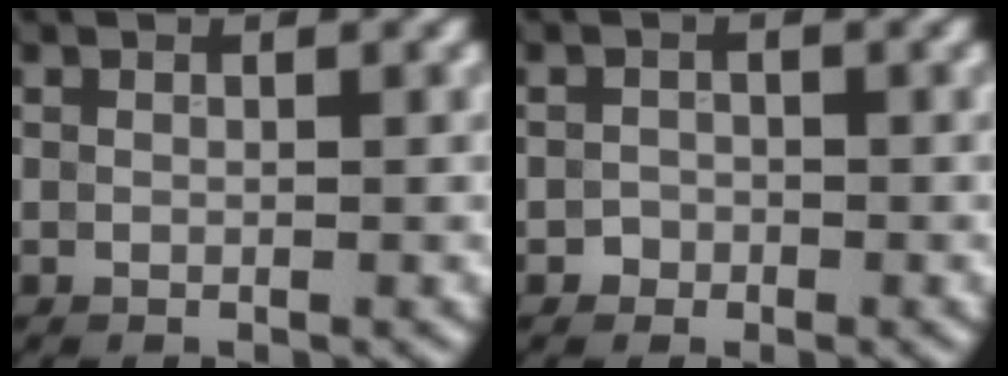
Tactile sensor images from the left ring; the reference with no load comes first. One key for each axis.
{"total": 0.8, "fx": -0.4, "fy": 0.7, "fz": -0.1, "tx": 0.011, "ty": 0.003, "tz": -0.008}